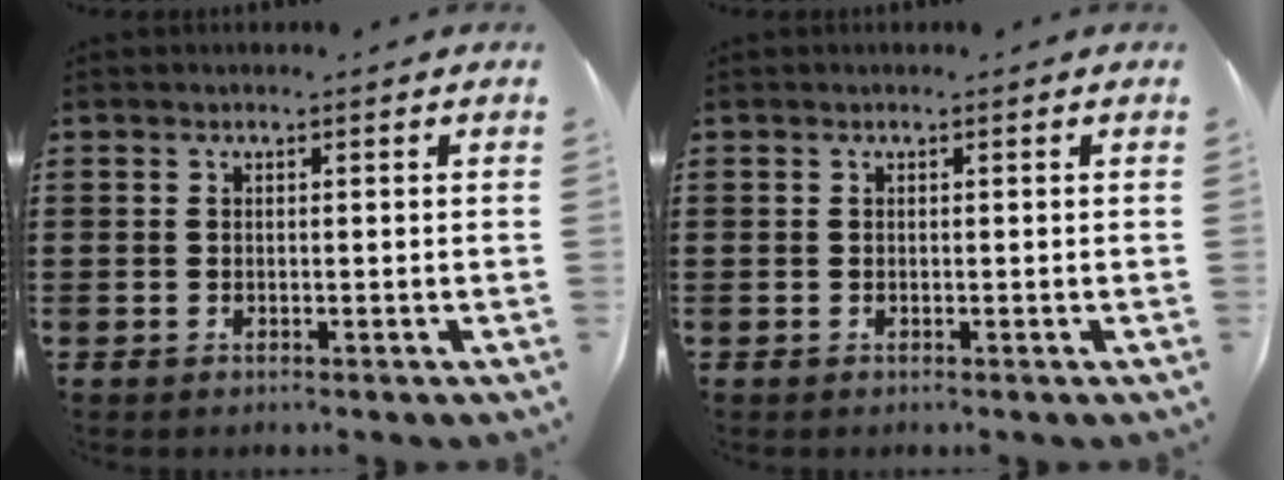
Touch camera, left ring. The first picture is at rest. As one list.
[{"total": 0.0}]